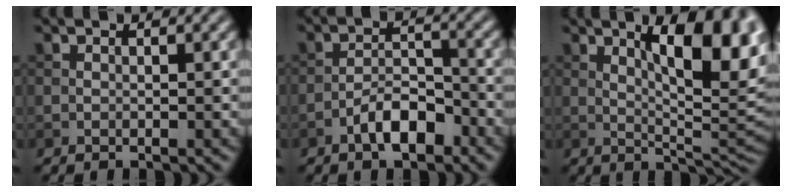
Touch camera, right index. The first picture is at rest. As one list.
[{"total": 3.9, "force": [-2.4, 1.6, 2.6], "torque": [-0.038, 0.013, -0.046]}, {"total": 10.2, "force": [3.3, 3.4, 9.1], "torque": [-0.124, 0.003, 0.053]}]